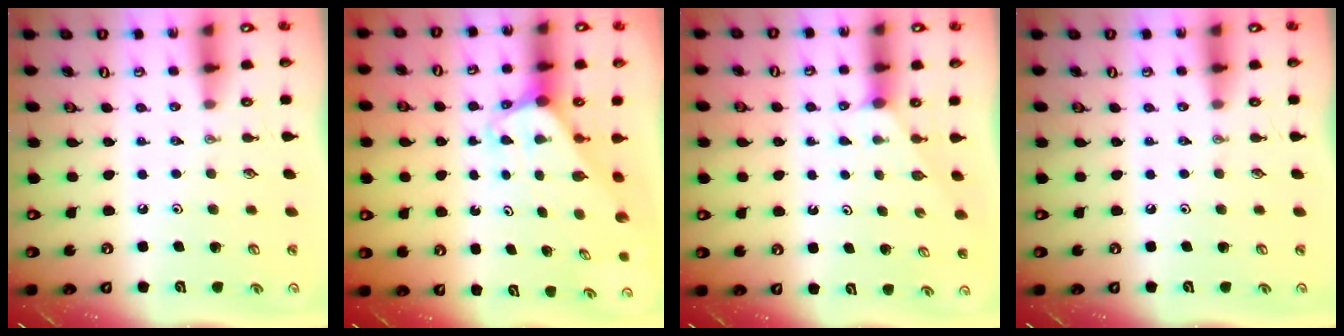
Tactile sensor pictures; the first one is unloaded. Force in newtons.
{"total": 1.9, "press": 1.9, "slide": 0.1}
{"total": 0.9, "press": 0.9, "slide": 0.2}
{"total": 0.0}